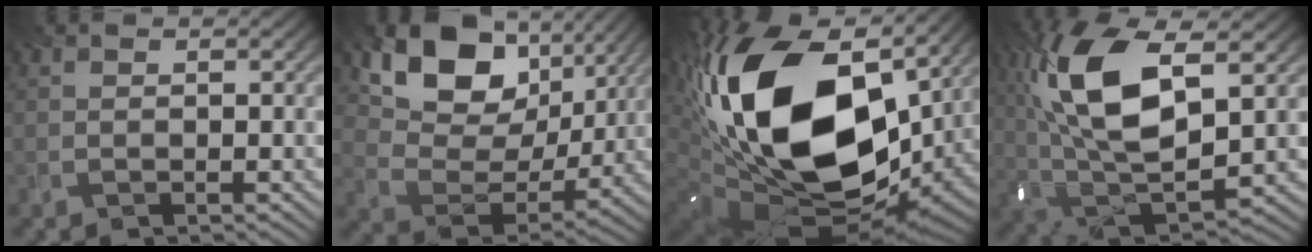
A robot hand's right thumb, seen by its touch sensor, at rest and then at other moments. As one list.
[{"total": 13.0, "force": [7.2, 8.3, 7.0], "torque": [-0.135, -0.003, 0.127]}, {"total": 22.4, "force": [4.9, 13.7, 17.0], "torque": [-0.406, -0.001, 0.087]}, {"total": 15.7, "force": [4.6, 6.6, 13.4], "torque": [-0.299, 0.019, 0.083]}]